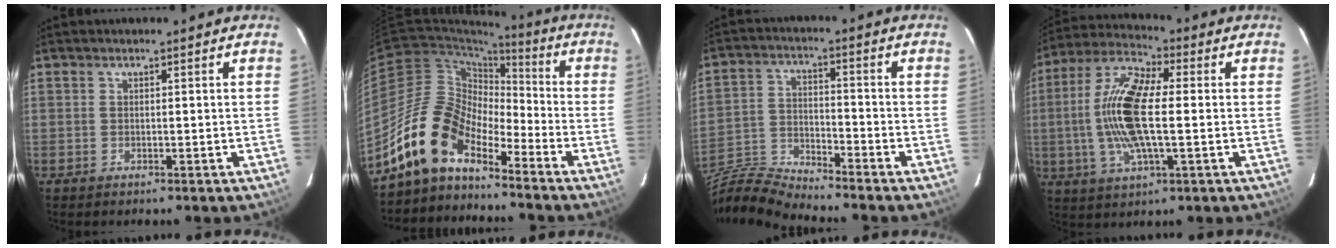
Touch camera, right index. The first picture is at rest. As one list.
[{"total": 13.4, "force": [-10.4, 5.8, 6.1], "torque": [-0.108, 0.017, -0.208]}, {"total": 11.8, "force": [-11.2, 0.9, 3.6], "torque": [-0.092, -0.008, -0.227]}, {"total": 15.2, "force": [-0.1, 5.0, 14.3], "torque": [-0.298, 0.011, -0.012]}]